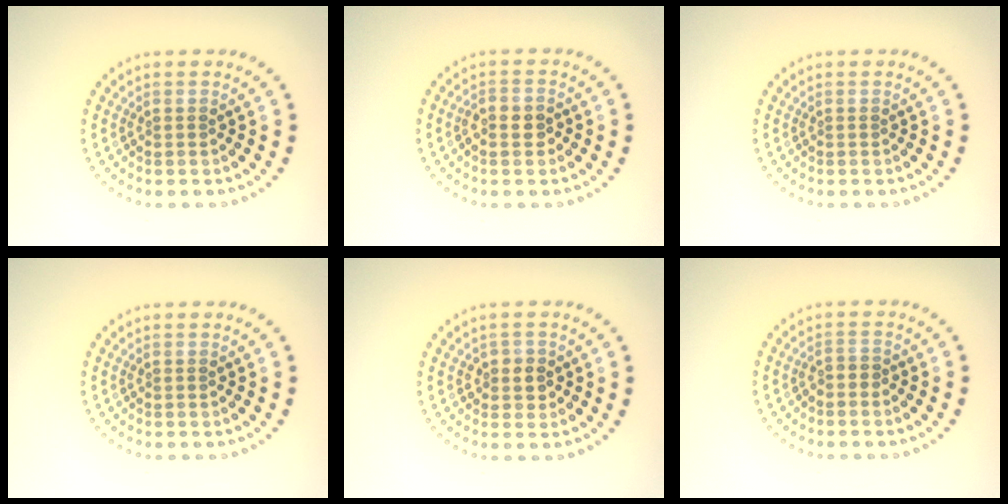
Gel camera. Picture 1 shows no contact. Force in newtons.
{"total": 2.1, "press": 2.0, "slide": 0.6}
{"total": 0.0}
{"total": 0.0}
{"total": 1.8, "press": 1.6, "slide": 0.7}
{"total": 0.8, "press": 0.5, "slide": 0.6}